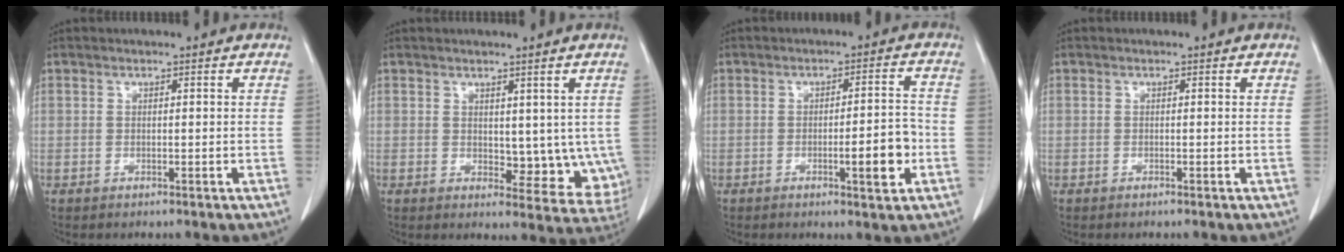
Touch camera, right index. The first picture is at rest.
{"total": 7.4, "force": [1.1, 4.3, 5.9], "torque": [-0.049, -0.013, 0.022]}
{"total": 6.1, "force": [-1.9, 0.9, 5.7], "torque": [-0.076, 0.004, -0.023]}
{"total": 0.0}